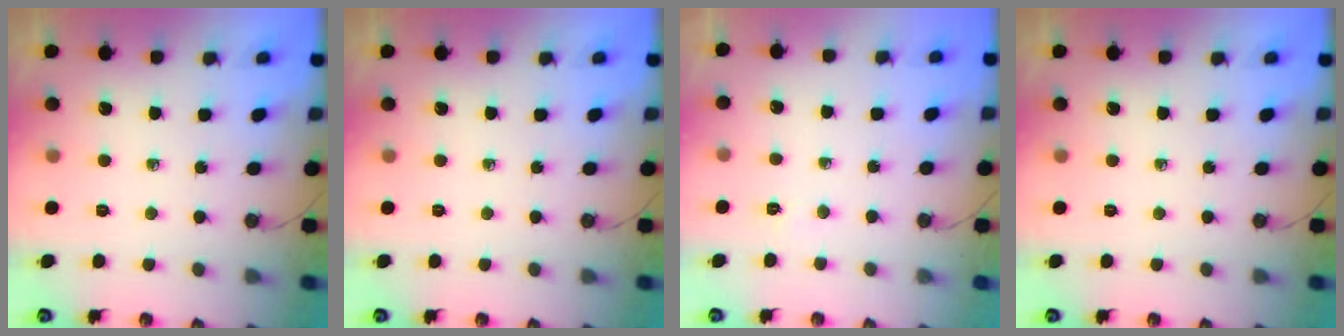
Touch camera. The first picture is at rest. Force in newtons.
{"total": 0.0}
{"total": 18.8, "press": 4.8, "slide": 18.1}
{"total": 0.0}